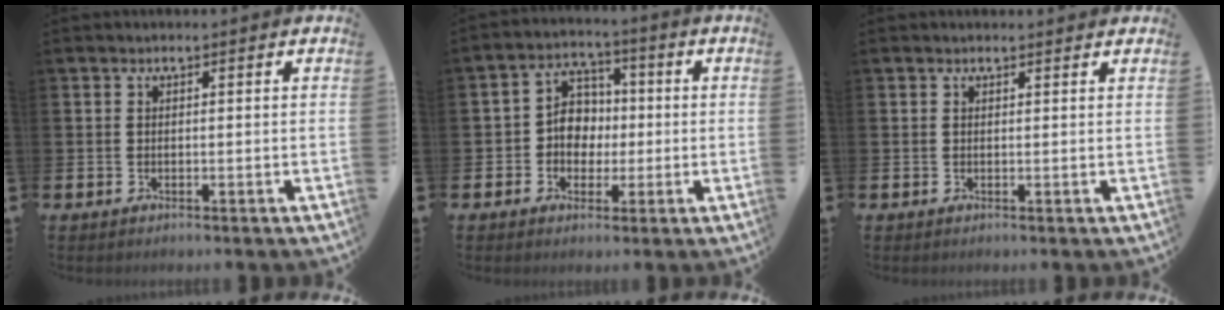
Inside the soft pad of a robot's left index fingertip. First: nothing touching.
{"total": 5.4, "force": [0.2, 4.9, 2.3], "torque": [-0.053, 0.011, -0.004]}
{"total": 0.8, "force": [0.8, 0.1, 0.2], "torque": [0.006, -0.003, 0.013]}